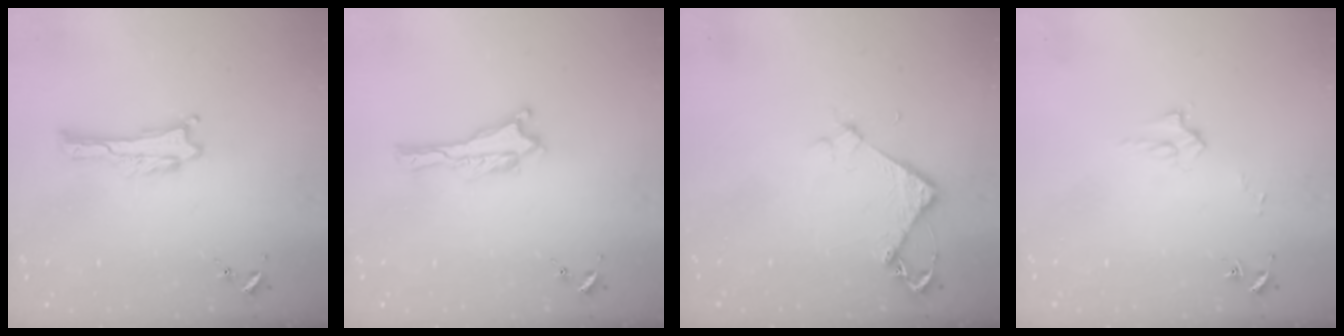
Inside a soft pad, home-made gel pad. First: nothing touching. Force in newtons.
{"total": 0.0}
{"total": 3.2, "press": 3.2, "slide": 0.2}
{"total": 2.6, "press": 2.6, "slide": 0.3}